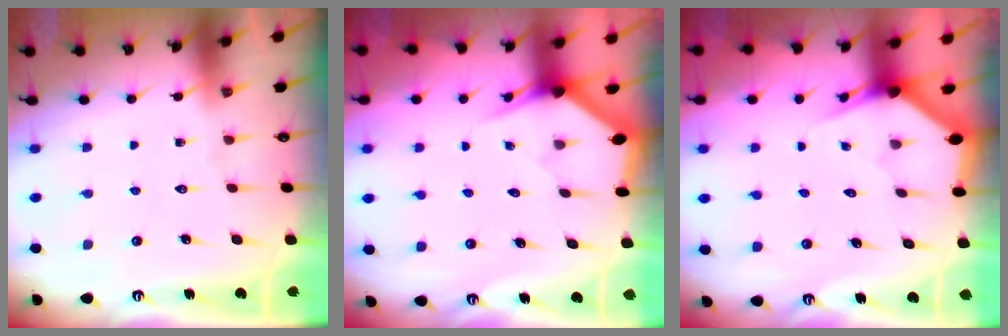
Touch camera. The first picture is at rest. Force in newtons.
{"total": 3.0, "press": 3.0, "slide": 0.0}
{"total": 2.6, "press": 2.6, "slide": 0.1}